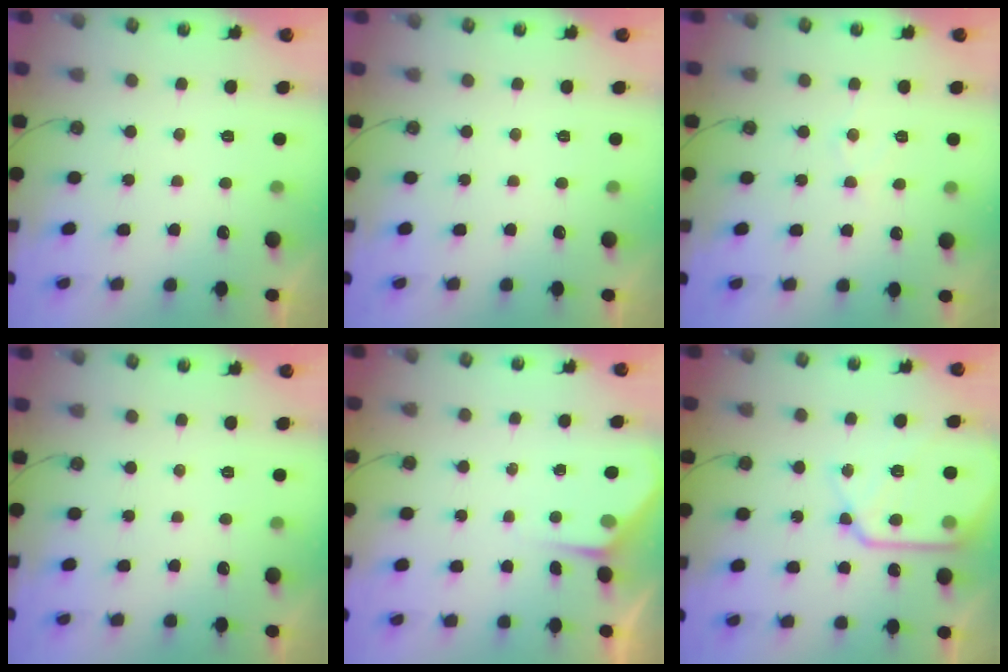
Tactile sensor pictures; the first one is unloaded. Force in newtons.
{"total": 0.0}
{"total": 6.5, "press": 6.4, "slide": 0.8}
{"total": 0.0}
{"total": 2.9, "press": 2.8, "slide": 0.5}
{"total": 15.7, "press": 15.6, "slide": 1.3}